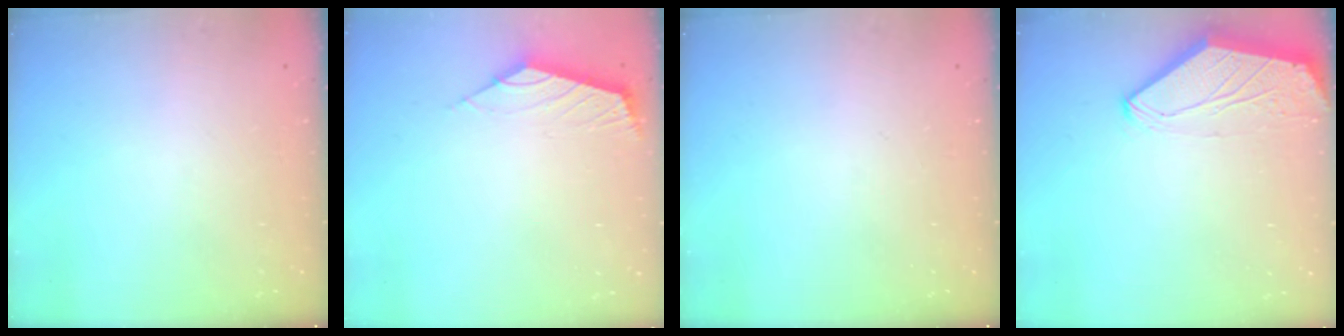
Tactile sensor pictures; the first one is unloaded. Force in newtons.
{"total": 2.4, "press": 2.3, "slide": 0.6}
{"total": 0.0}
{"total": 0.0}